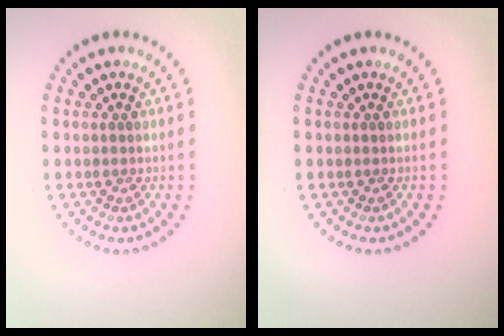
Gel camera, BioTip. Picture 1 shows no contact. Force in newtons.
{"total": 0.0}